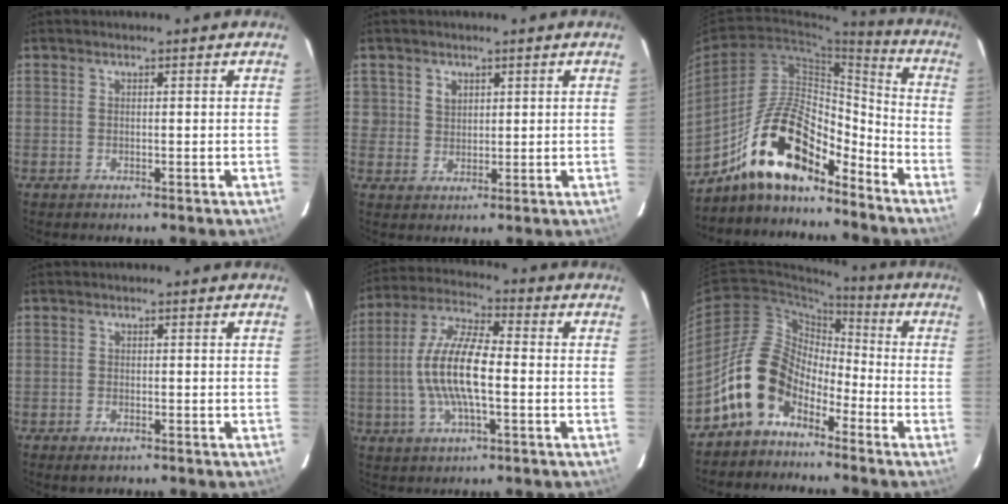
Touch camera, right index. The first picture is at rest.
{"total": 3.0, "force": [1.5, 2.6, 0.3], "torque": [0.007, 0.012, 0.029]}
{"total": 17.1, "force": [-13.0, 5.8, 9.4], "torque": [-0.177, 0.021, -0.228]}
{"total": 1.8, "force": [-1.3, 0.9, 0.9], "torque": [-0.021, -0.003, -0.024]}
{"total": 12.8, "force": [-1.6, 3.8, 12.2], "torque": [-0.247, 0.007, -0.035]}
{"total": 12.4, "force": [-7.1, 8.2, 6.0], "torque": [-0.115, 0.024, -0.131]}